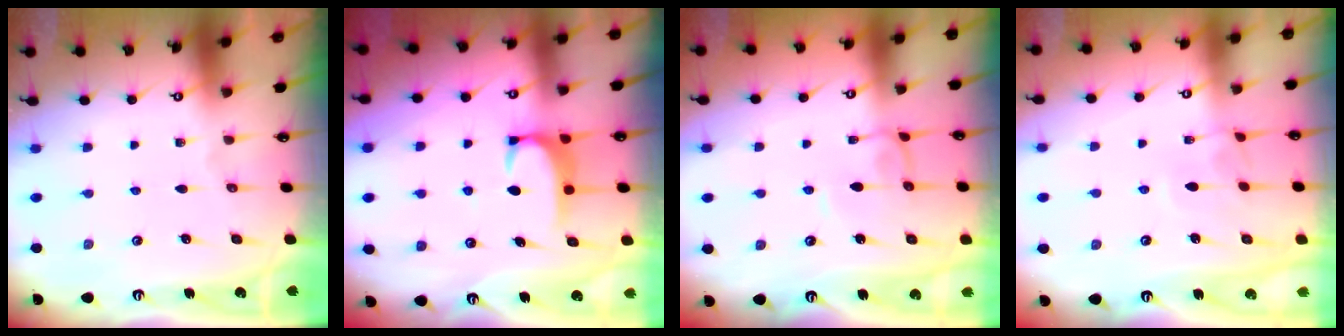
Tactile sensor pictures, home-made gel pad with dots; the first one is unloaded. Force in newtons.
{"total": 2.0, "press": 2.0, "slide": 0.5}
{"total": 2.1, "press": 2.1, "slide": 0.3}
{"total": 1.2, "press": 1.2, "slide": 0.4}